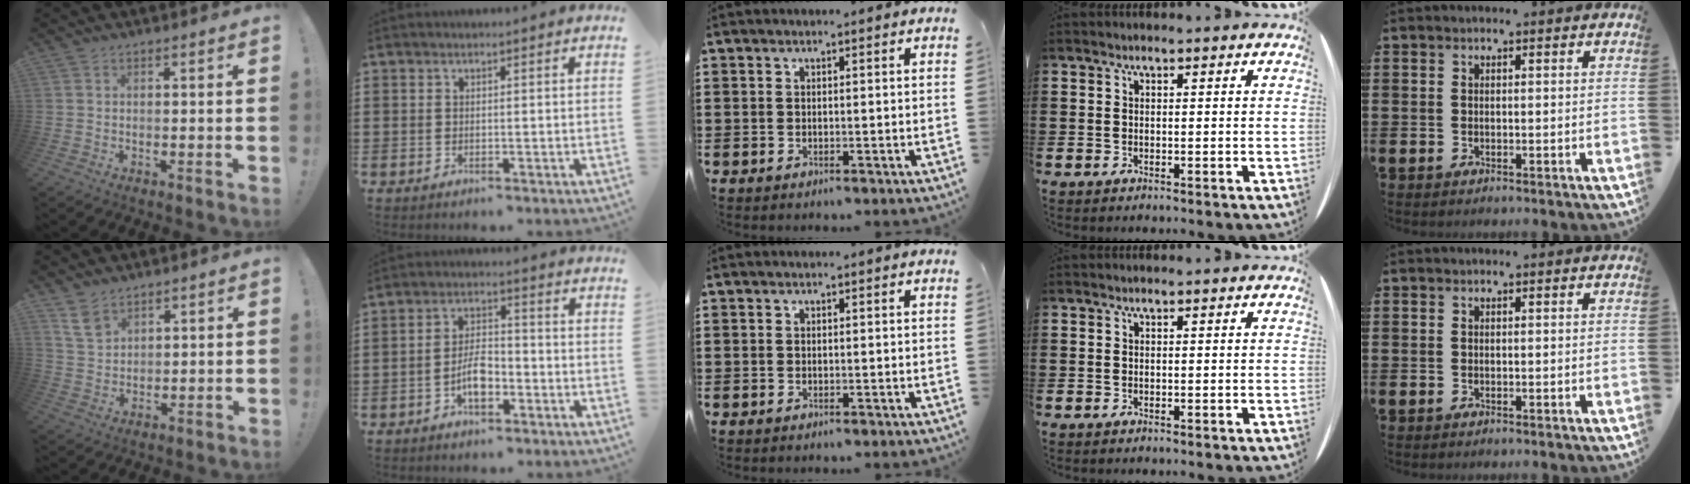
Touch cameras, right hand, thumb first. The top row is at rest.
{"thumb": {"total": 6.1, "force": [4.4, 3.6, 2.4], "torque": [-0.037, -0.026, 0.084]}, "index": {"total": 5.5, "force": [-2.3, 2.6, 4.3], "torque": [-0.094, 0.003, -0.046]}}